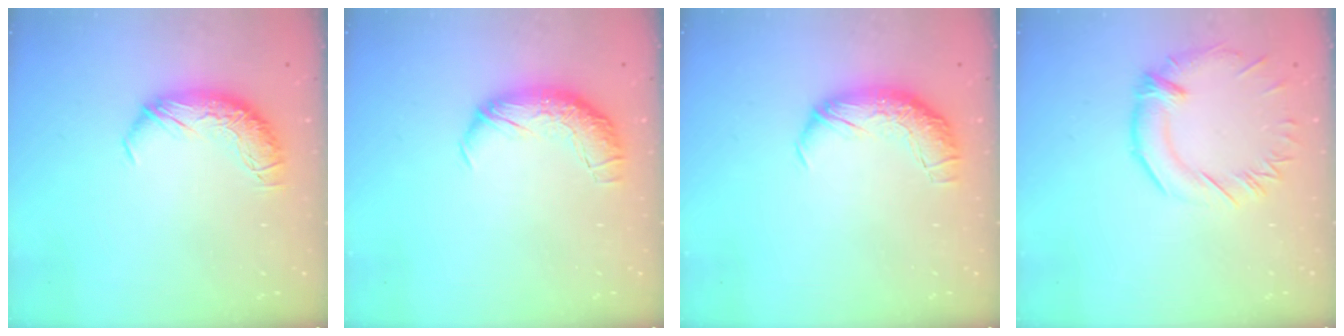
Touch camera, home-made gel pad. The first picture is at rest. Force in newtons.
{"total": 2.3, "press": 1.1, "slide": 2.1}
{"total": 2.3, "press": 1.1, "slide": 2.1}
{"total": 1.5, "press": 0.5, "slide": 1.4}